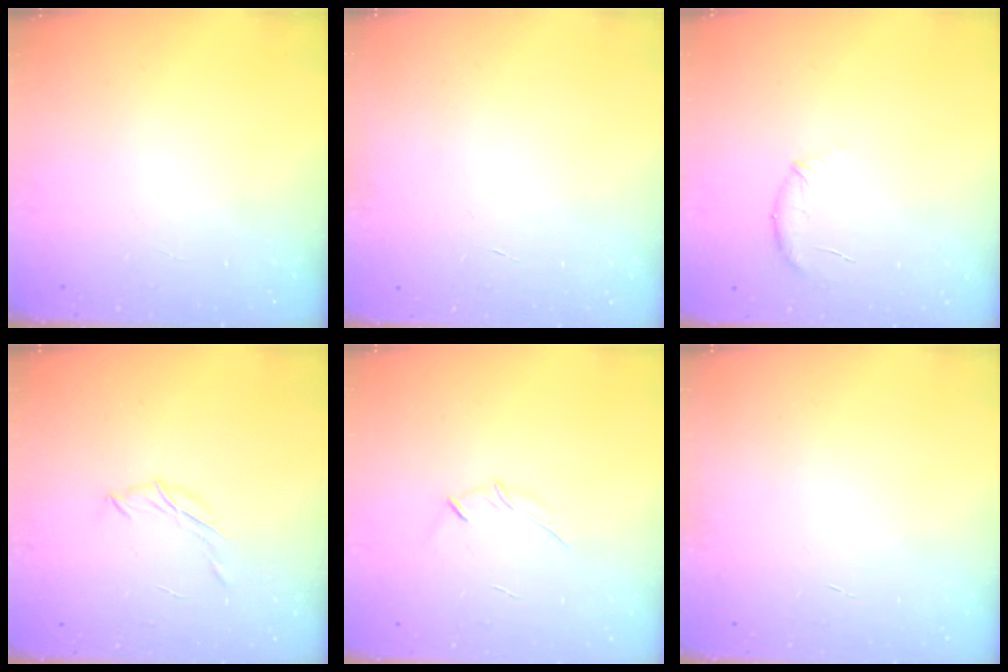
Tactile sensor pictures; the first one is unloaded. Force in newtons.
{"total": 0.6, "press": 0.6, "slide": 0.2}
{"total": 8.3, "press": 8.1, "slide": 1.7}
{"total": 4.7, "press": 4.6, "slide": 0.9}
{"total": 3.5, "press": 3.4, "slide": 0.8}
{"total": 0.0}